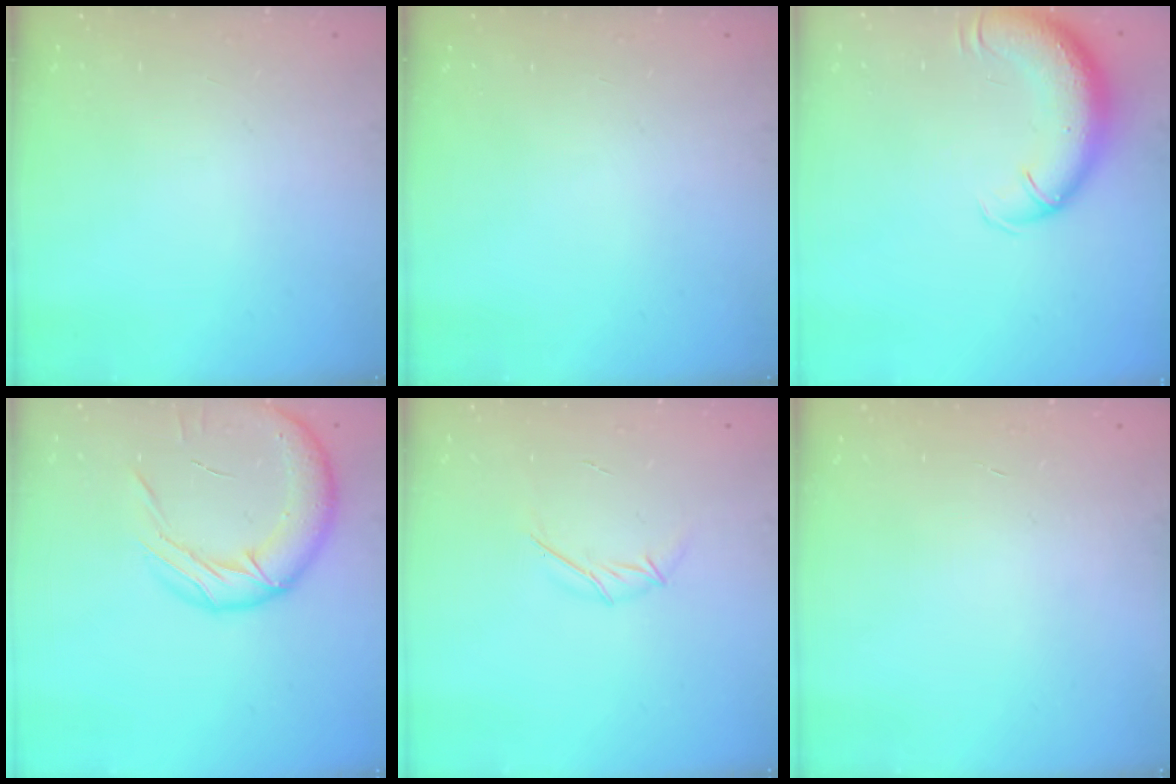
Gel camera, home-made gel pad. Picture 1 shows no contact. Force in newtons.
{"total": 0.0}
{"total": 11.6, "press": 11.2, "slide": 2.8}
{"total": 15.4, "press": 15.1, "slide": 3.2}
{"total": 5.4, "press": 5.3, "slide": 1.1}
{"total": 0.0}